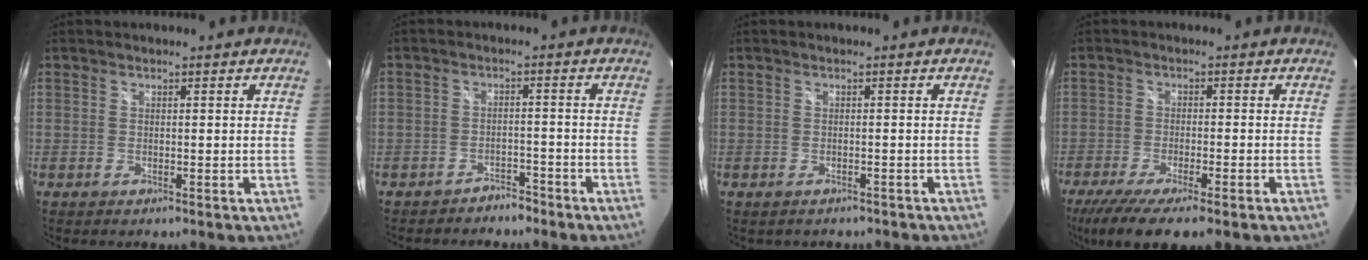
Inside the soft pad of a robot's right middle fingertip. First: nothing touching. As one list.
[{"total": 3.3, "force": [-2.7, 1.8, -0.1], "torque": [-0.002, 0.022, -0.035]}, {"total": 1.7, "force": [-1.3, 0.9, 0.6], "torque": [-0.012, -0.007, -0.013]}, {"total": 11.2, "force": [-7.8, 2.0, 7.8], "torque": [-0.162, -0.048, -0.128]}]